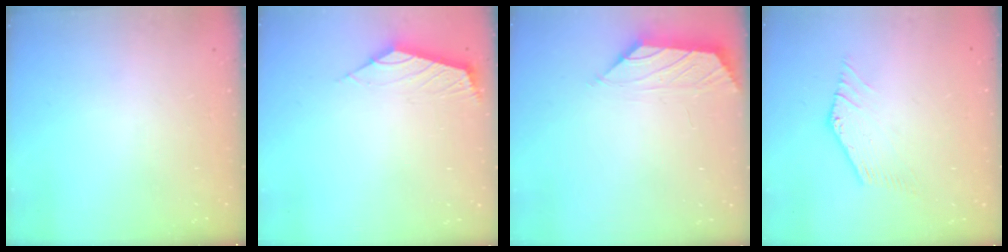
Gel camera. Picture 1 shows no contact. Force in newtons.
{"total": 2.6, "press": 2.5, "slide": 0.7}
{"total": 0.9, "press": 0.7, "slide": 0.5}
{"total": 0.0}